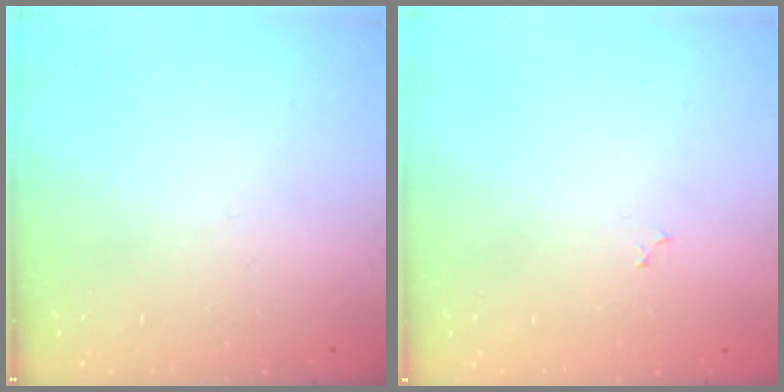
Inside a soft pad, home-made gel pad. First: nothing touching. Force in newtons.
{"total": 2.3, "press": 2.3, "slide": 0.2}